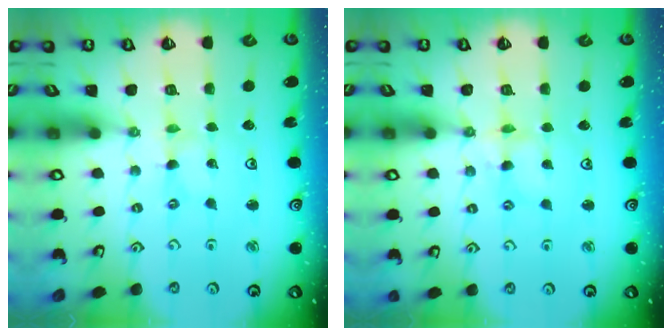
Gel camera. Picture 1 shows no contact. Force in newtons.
{"total": 5.2, "press": 5.2, "slide": 0.5}